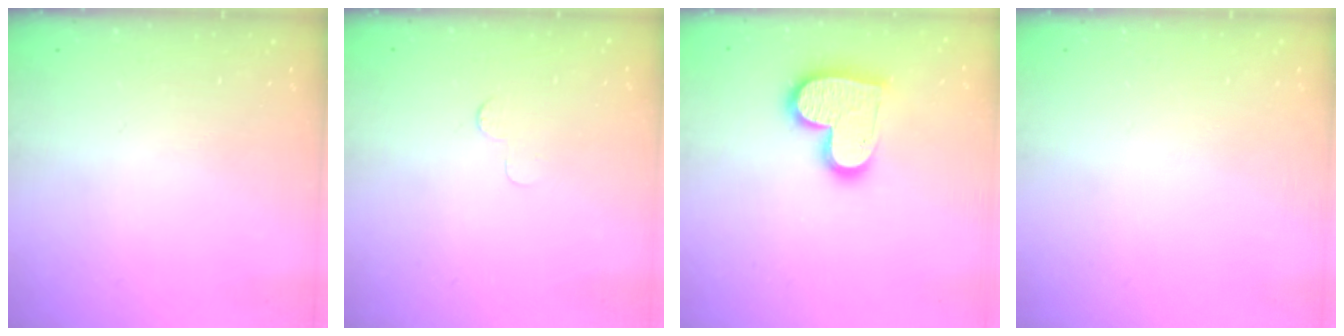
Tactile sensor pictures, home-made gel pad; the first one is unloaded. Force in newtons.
{"total": 2.5, "press": 2.5, "slide": 0.2}
{"total": 13.9, "press": 13.9, "slide": 1.2}
{"total": 0.0}